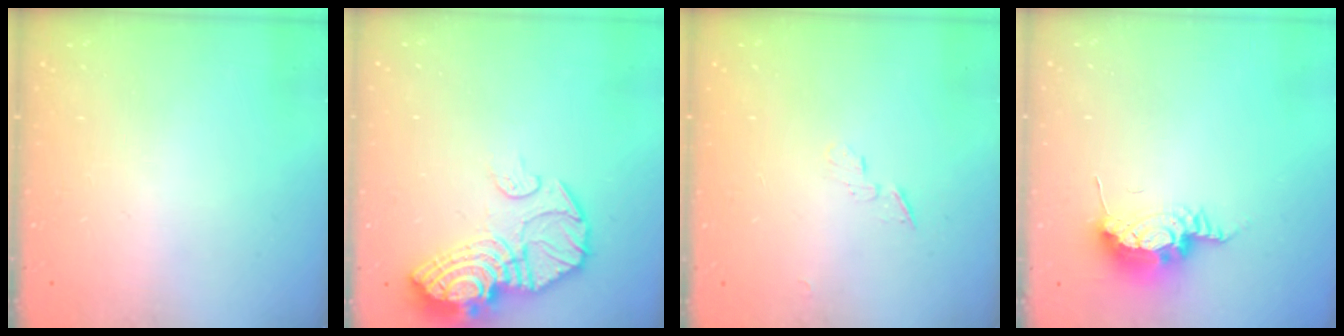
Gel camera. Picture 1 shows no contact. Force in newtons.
{"total": 16.1, "press": 16.1, "slide": 1.3}
{"total": 3.5, "press": 3.5, "slide": 0.4}
{"total": 9.1, "press": 8.9, "slide": 2.1}